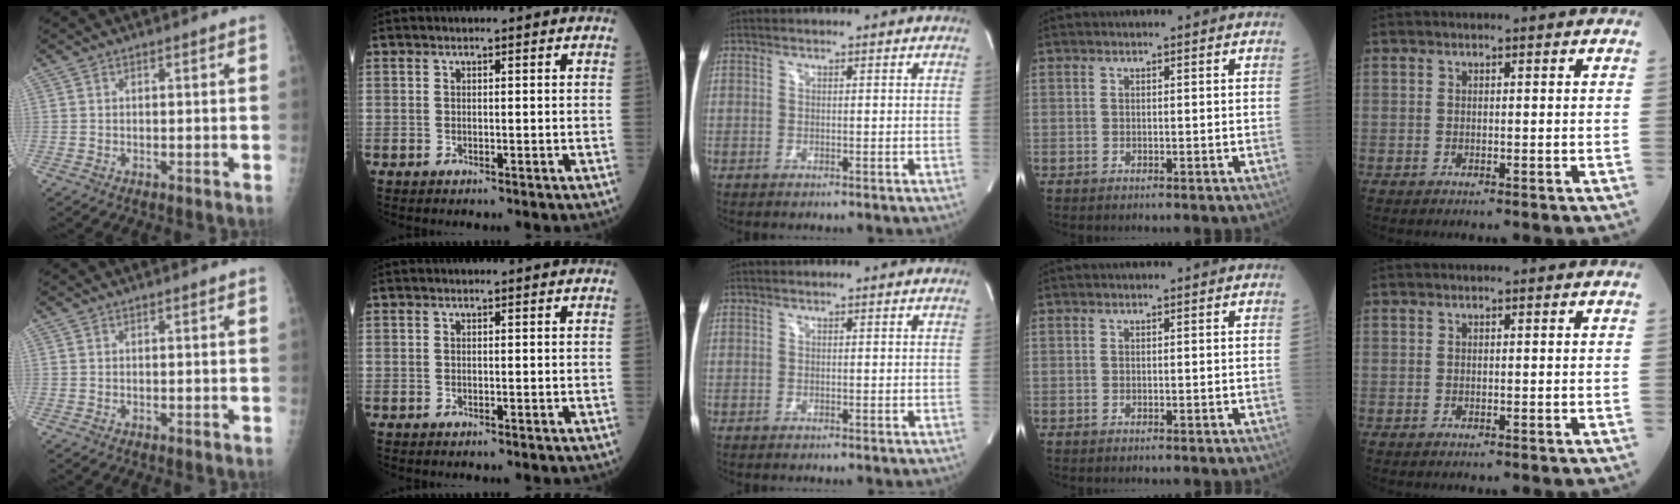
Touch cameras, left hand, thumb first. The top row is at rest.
{}